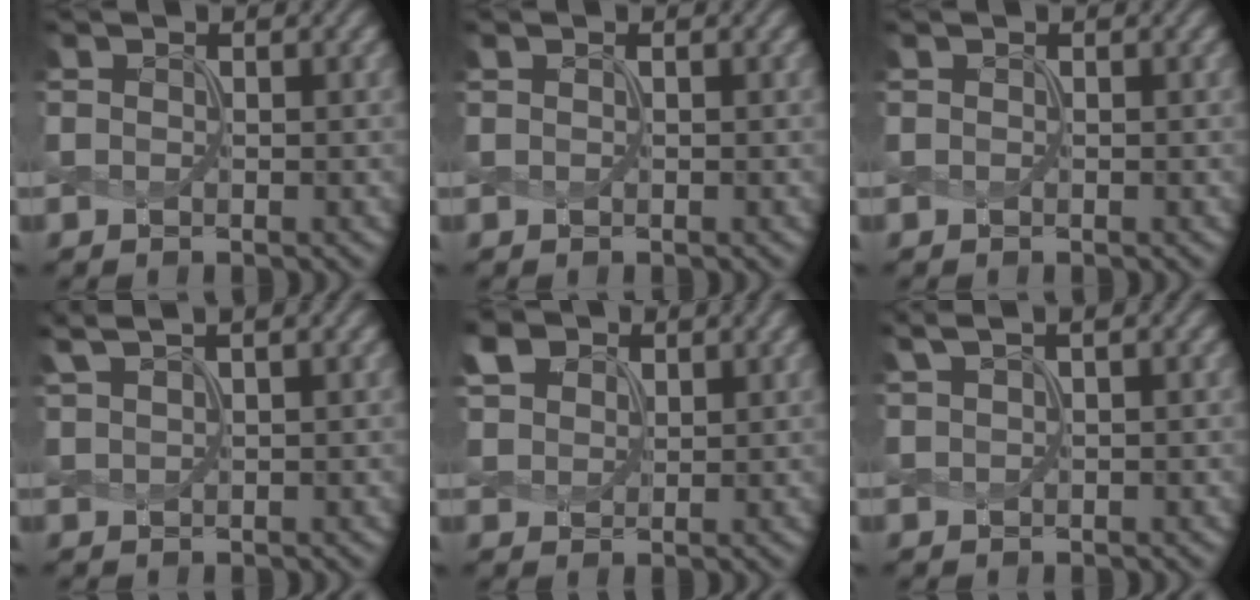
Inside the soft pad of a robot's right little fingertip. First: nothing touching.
{"total": 0.0}
{"total": 0.0}
{"total": 4.8, "force": [3.4, 1.4, 3.0], "torque": [-0.043, 0.027, 0.037]}
{"total": 3.2, "force": [2.2, 2.1, 1.3], "torque": [-0.042, 0.008, 0.044]}
{"total": 3.8, "force": [2.4, 1.2, 2.6], "torque": [-0.026, 0.021, 0.019]}